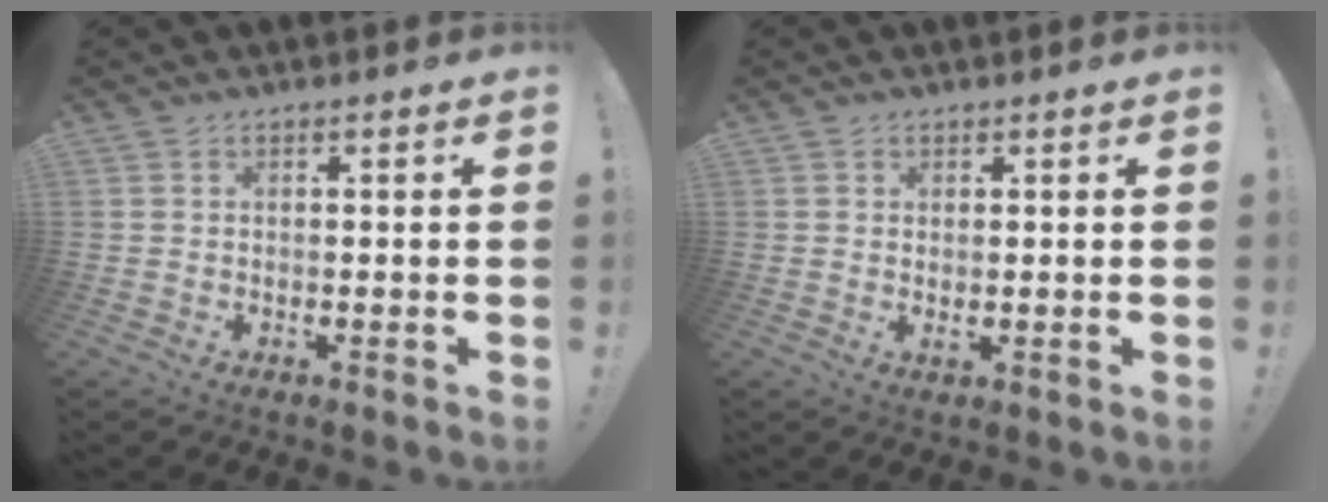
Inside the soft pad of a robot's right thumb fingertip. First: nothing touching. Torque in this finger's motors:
{"motor_torque": [-0.26, 0.17, -0.30, 0.21, 0.00]}